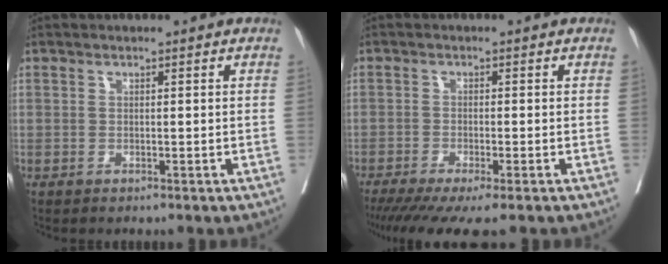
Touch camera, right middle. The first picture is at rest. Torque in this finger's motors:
{"motor_torque": [1.08, -1.05, 0.28, 0.09]}